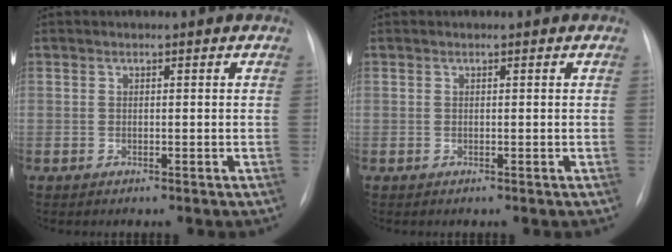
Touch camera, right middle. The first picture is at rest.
{"total": 0.0}